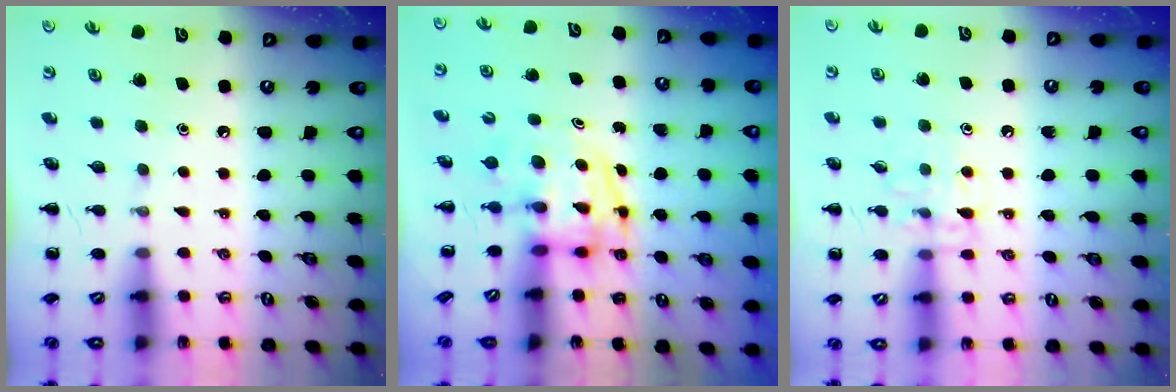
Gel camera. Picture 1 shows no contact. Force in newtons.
{"total": 3.9, "press": 3.8, "slide": 0.6}
{"total": 8.0, "press": 7.9, "slide": 0.9}